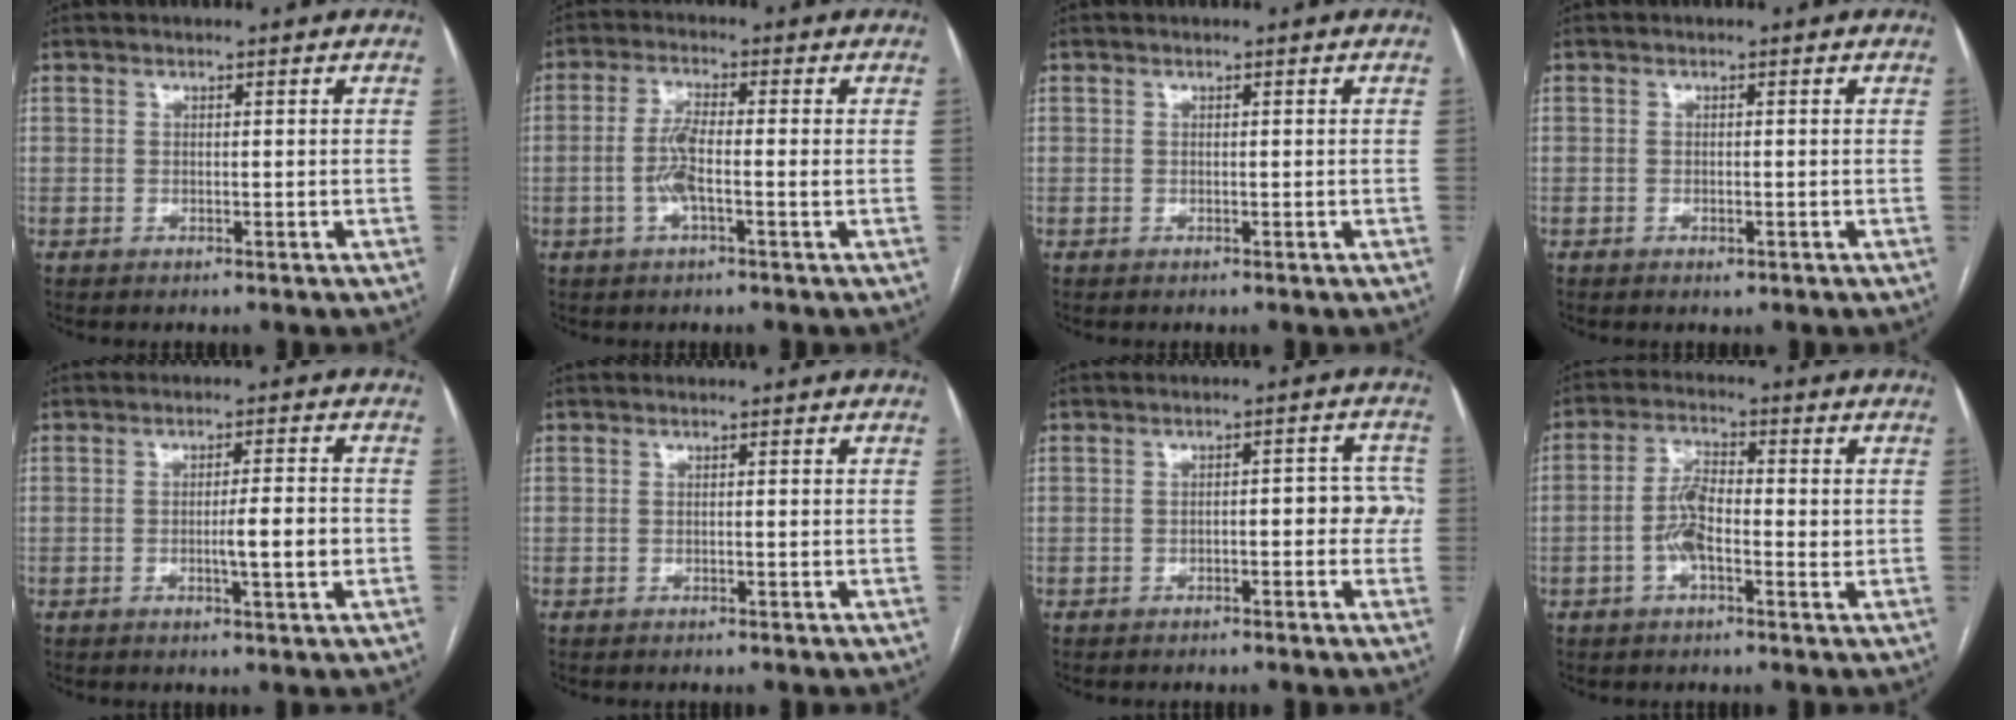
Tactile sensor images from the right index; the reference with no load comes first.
{"total": 4.7, "force": [-1.0, 0.6, 4.5], "torque": [-0.098, 0.007, -0.021]}
{"total": 0.0}
{"total": 0.8, "force": [-0.5, 0.3, 0.6], "torque": [-0.010, -0.001, -0.005]}
{"total": 5.0, "force": [-1.2, 0.1, 4.8], "torque": [-0.073, -0.003, -0.016]}
{"total": 0.0}
{"total": 5.1, "force": [-1.0, 2.0, 4.6], "torque": [-0.047, 0.027, -0.014]}
{"total": 5.9, "force": [-0.9, 2.3, 5.4], "torque": [-0.112, 0.013, -0.023]}